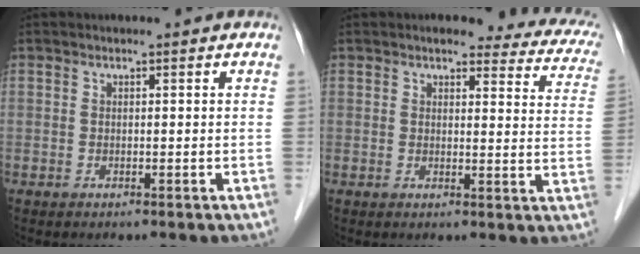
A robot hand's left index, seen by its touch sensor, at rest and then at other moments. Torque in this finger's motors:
{"motor_torque": [0.78, -0.83, 0.18, 0.01]}